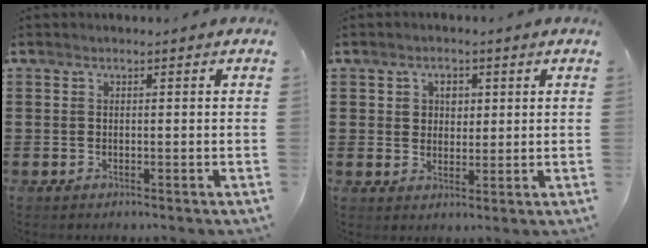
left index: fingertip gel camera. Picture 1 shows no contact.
{"total": 2.8, "force": [1.1, 2.4, 1.0], "torque": [-0.023, 0.007, 0.016]}